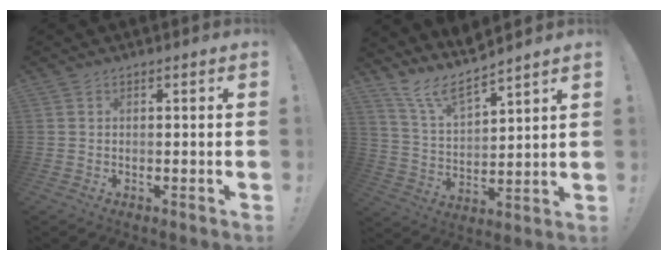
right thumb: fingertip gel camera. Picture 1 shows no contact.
{"total": 10.4, "force": [9.2, 2.1, 4.2], "torque": [-0.096, -0.073, 0.166]}